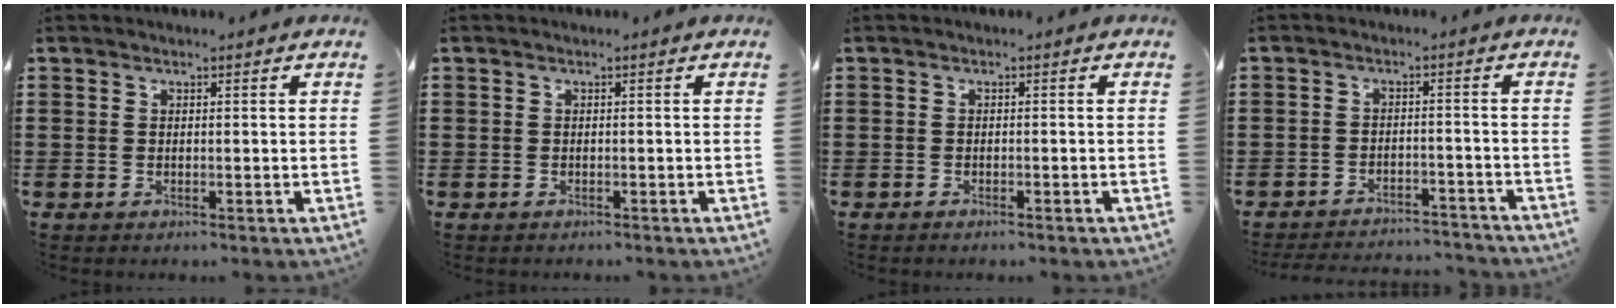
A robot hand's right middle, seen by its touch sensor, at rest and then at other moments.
{"total": 0.6, "force": [-0.4, 0.4, -0.1], "torque": [0.003, 0.005, -0.011]}
{"total": 0.6, "force": [-0.6, 0.0, 0.2], "torque": [-0.006, -0.001, -0.012]}
{"total": 3.8, "force": [-3.8, 0.4, -0.2], "torque": [-0.001, 0.003, -0.082]}